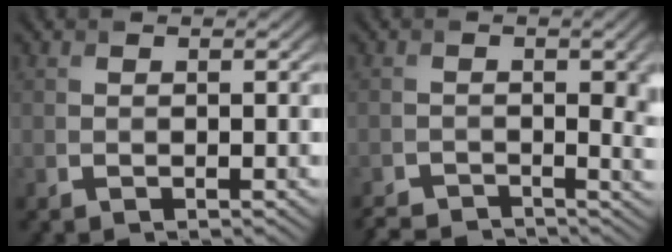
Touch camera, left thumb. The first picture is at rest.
{"total": 4.2, "force": [-2.8, 1.1, 3.0], "torque": [-0.045, -0.003, -0.048]}